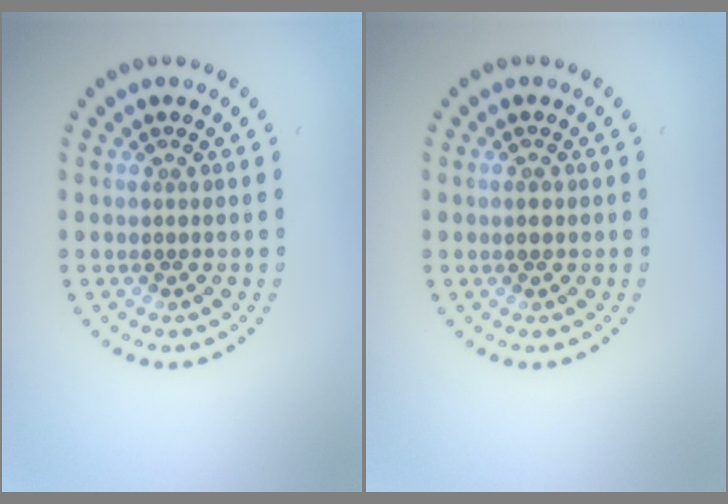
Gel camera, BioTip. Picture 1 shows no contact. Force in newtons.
{"total": 1.1, "press": 1.1, "slide": 0.0}